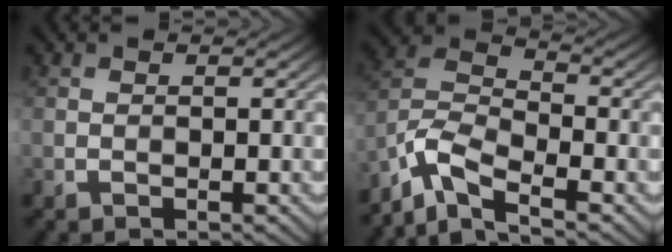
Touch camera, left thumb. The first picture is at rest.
{"total": 8.0, "force": [-6.1, 2.4, 4.7], "torque": [-0.099, -0.002, -0.141]}